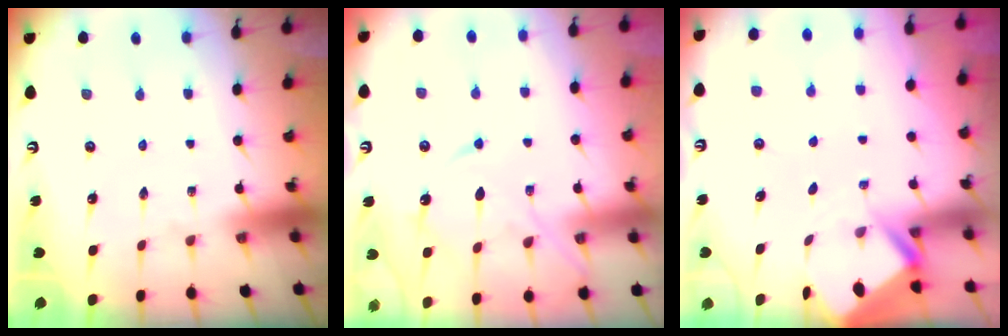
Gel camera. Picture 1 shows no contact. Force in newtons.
{"total": 12.0, "press": 11.9, "slide": 1.1}
{"total": 3.0, "press": 3.0, "slide": 0.3}